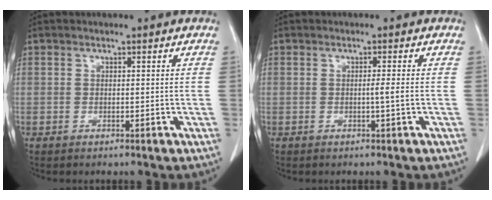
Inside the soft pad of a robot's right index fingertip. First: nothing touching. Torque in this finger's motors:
{"motor_torque": [0.24, -0.08, 0.08, 0.03]}